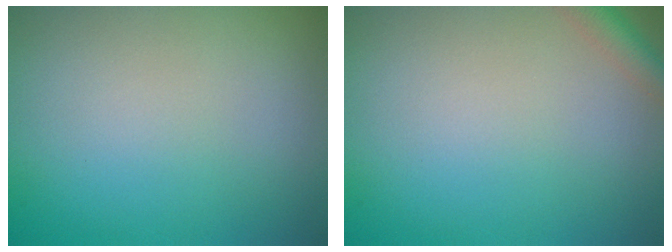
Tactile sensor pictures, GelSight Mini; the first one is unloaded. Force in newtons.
{"total": 2.2, "press": 2.2, "slide": 0.2}